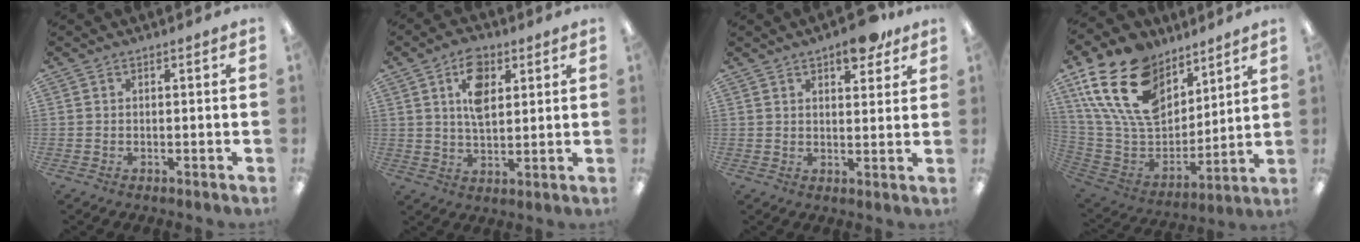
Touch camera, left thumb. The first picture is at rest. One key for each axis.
{"total": 9.2, "fx": 4.0, "fy": 5.4, "fz": 6.4, "tx": -0.095, "ty": -0.004, "tz": 0.068}
{"total": 7.5, "fx": 5.3, "fy": 3.2, "fz": 4.3, "tx": -0.039, "ty": -0.031, "tz": 0.085}
{"total": 22.4, "fx": 12.2, "fy": 14.2, "fz": 12.3, "tx": -0.263, "ty": -0.051, "tz": 0.225}